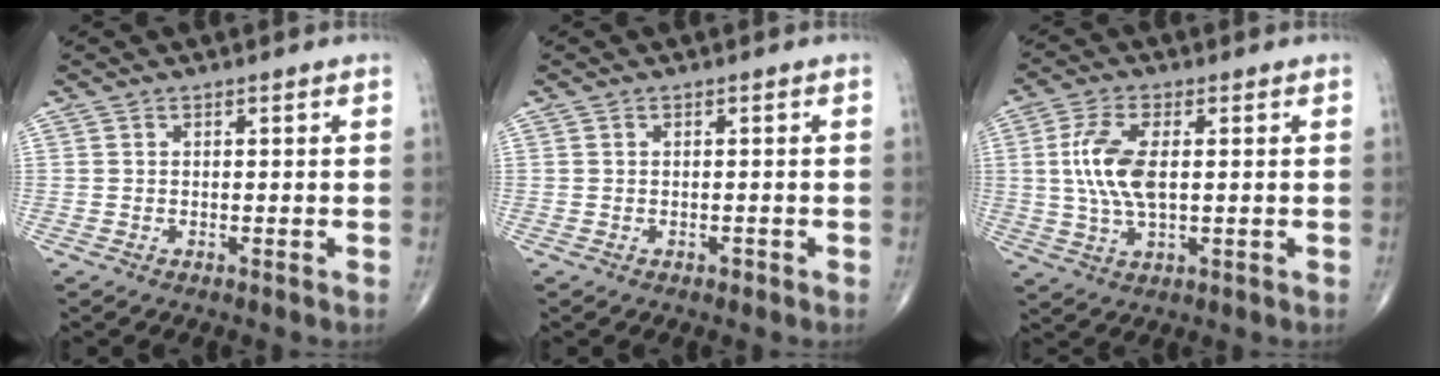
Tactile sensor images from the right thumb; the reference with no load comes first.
{"total": 0.7, "force": [-0.3, 0.5, 0.3], "torque": [-0.005, 0.000, -0.004]}
{"total": 9.5, "force": [0.9, 4.4, 8.4], "torque": [-0.185, 0.000, 0.020]}